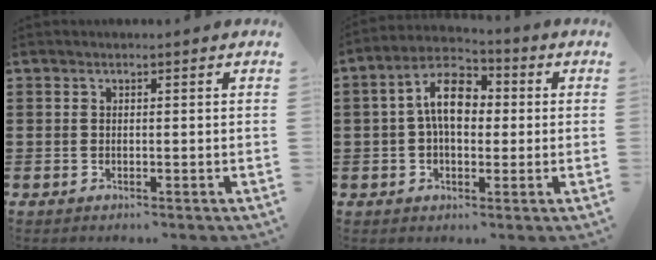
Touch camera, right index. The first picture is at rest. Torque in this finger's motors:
{"motor_torque": [2.13, 0.00, 1.05, 0.20]}